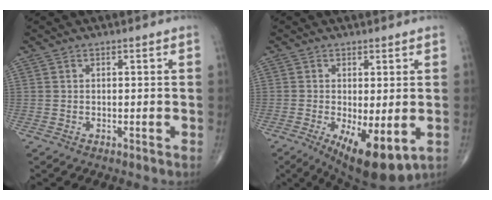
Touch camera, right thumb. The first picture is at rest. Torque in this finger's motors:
{"motor_torque": [-0.28, 0.57, 0.17, -0.19, 0.18]}